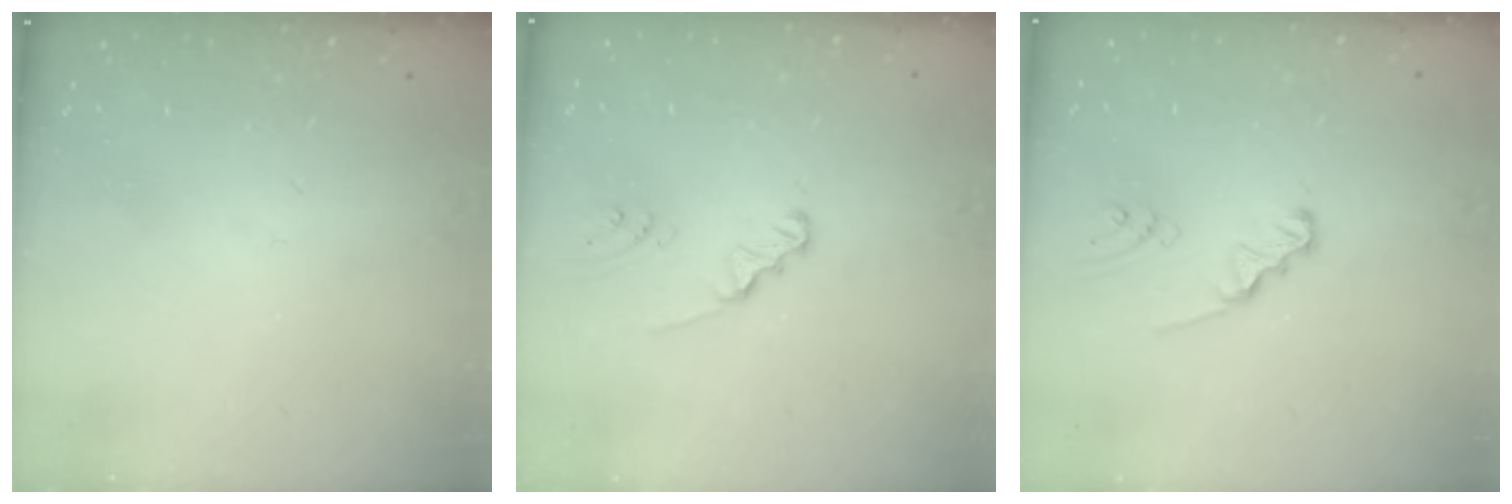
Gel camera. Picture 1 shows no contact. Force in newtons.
{"total": 2.3, "press": 2.3, "slide": 0.3}
{"total": 2.1, "press": 2.1, "slide": 0.1}